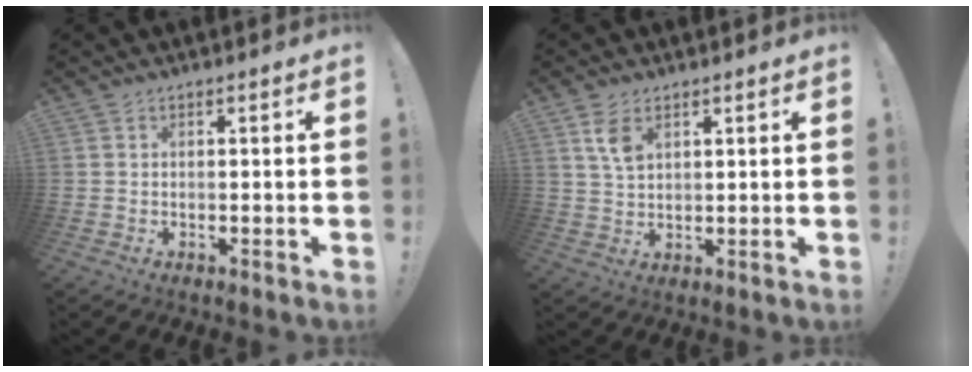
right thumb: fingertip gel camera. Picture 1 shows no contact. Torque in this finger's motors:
{"motor_torque": [0.04, 0.03, 0.29, 0.43, 0.02]}